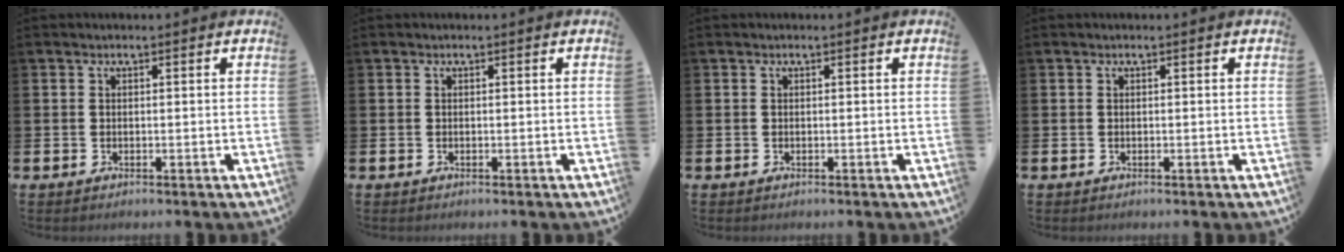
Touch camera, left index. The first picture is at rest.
{"total": 0.0}
{"total": 0.0}
{"total": 0.0}